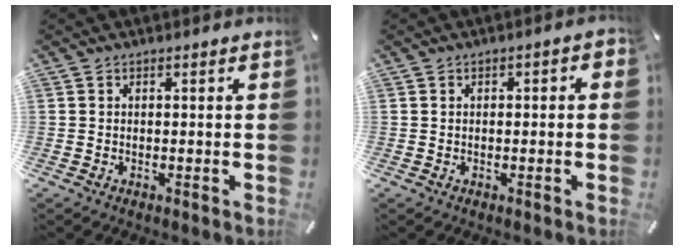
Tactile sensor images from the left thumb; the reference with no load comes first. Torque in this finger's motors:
{"motor_torque": [-0.02, -0.11, 0.09, 0.17, -0.01]}